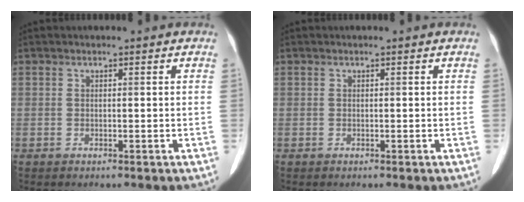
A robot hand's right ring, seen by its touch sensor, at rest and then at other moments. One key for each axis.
{"total": 0.0}